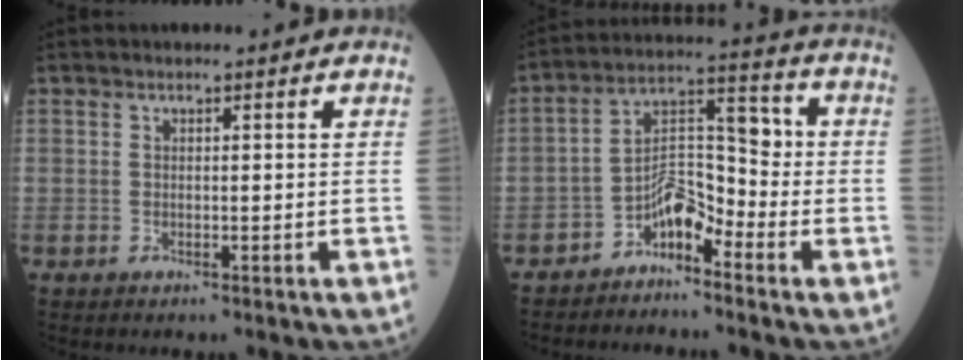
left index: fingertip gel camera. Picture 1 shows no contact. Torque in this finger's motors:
{"motor_torque": [0.11, 0.11, 0.20, 0.08]}